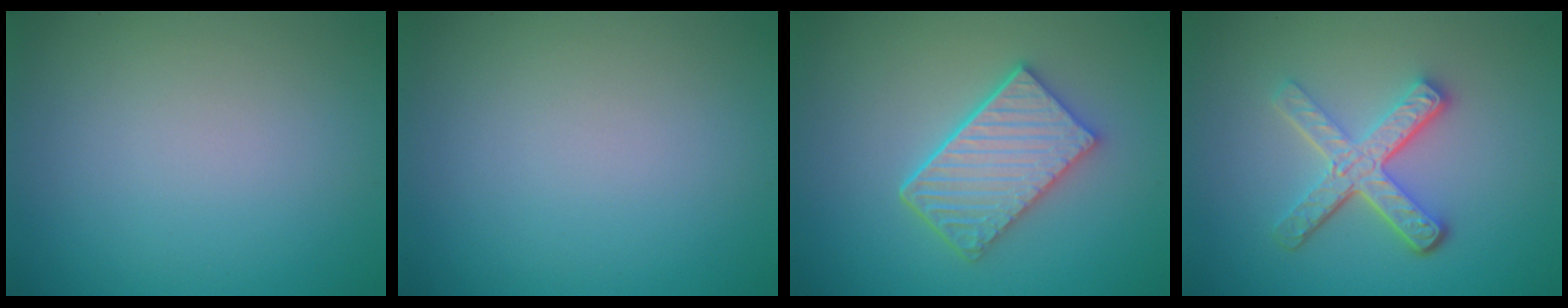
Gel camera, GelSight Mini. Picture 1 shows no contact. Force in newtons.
{"total": 0.0}
{"total": 5.3, "press": 4.3, "slide": 3.2}
{"total": 4.9, "press": 3.5, "slide": 3.4}